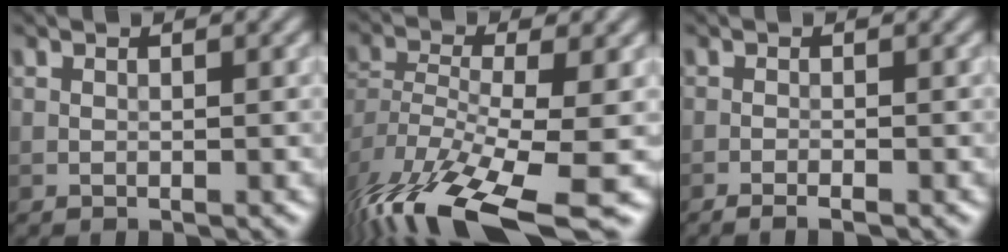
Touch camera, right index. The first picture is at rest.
{"total": 12.8, "force": [-8.4, 4.0, 8.9], "torque": [-0.191, -0.020, -0.132]}
{"total": 1.3, "force": [-0.9, 0.2, 0.9], "torque": [-0.014, 0.002, -0.018]}